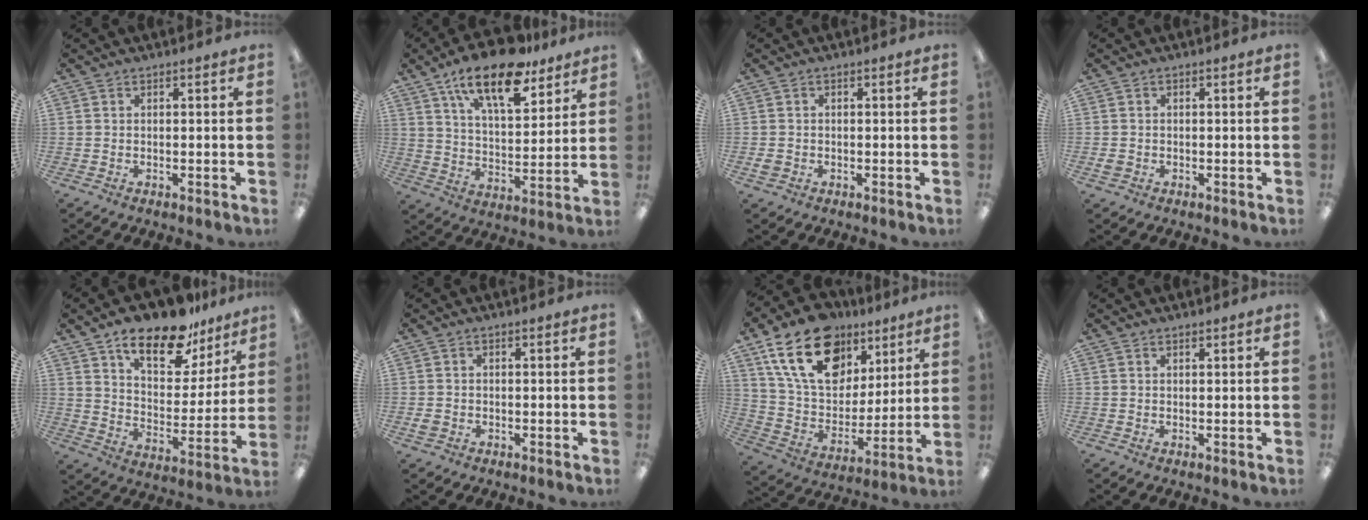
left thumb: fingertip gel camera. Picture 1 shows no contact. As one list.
[{"total": 17.3, "force": [12.4, 6.9, 10.0], "torque": [-0.160, -0.064, 0.209]}, {"total": 1.5, "force": [-0.3, 1.4, 0.6], "torque": [-0.011, 0.004, -0.007]}, {"total": 1.2, "force": [-0.2, 1.1, 0.5], "torque": [-0.009, 0.004, -0.005]}, {"total": 17.7, "force": [12.8, 8.0, 9.4], "torque": [-0.151, -0.075, 0.220]}, {"total": 1.5, "force": [-0.4, 1.3, 0.6], "torque": [-0.010, 0.004, -0.008]}, {"total": 21.6, "force": [11.8, 13.6, 11.8], "torque": [-0.208, -0.041, 0.219]}, {"total": 0.7, "force": [0.7, 0.2, 0.2], "torque": [-0.004, 0.000, 0.012]}]